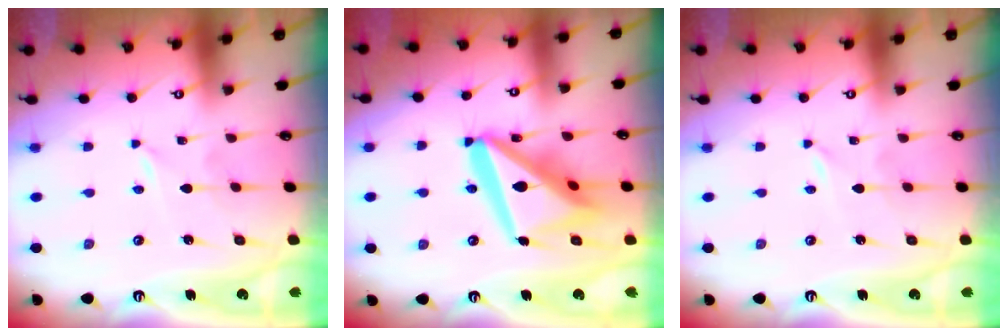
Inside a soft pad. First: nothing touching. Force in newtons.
{"total": 20.7, "press": 20.6, "slide": 2.3}
{"total": 0.0}